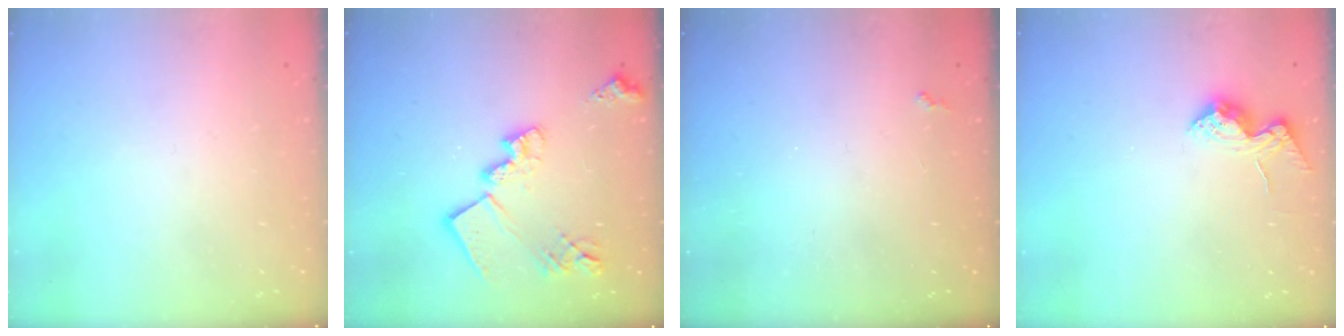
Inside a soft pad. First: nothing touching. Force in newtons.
{"total": 18.4, "press": 18.4, "slide": 1.3}
{"total": 2.3, "press": 2.2, "slide": 0.4}
{"total": 13.9, "press": 13.9, "slide": 1.0}